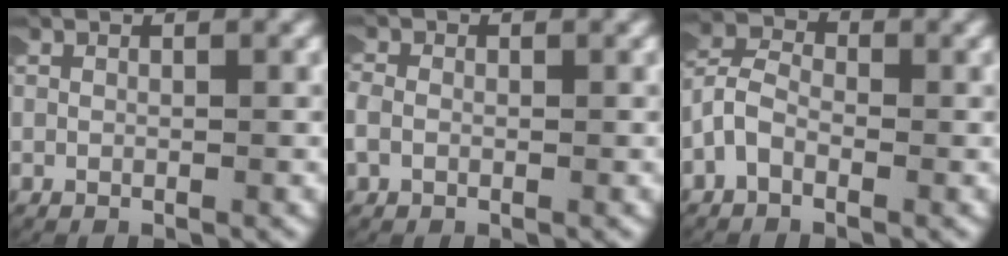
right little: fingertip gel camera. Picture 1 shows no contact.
{"total": 2.1, "force": [-0.1, 1.8, 1.0], "torque": [-0.033, -0.001, -0.004]}
{"total": 3.6, "force": [-0.6, 3.0, 2.0], "torque": [-0.048, 0.000, -0.021]}